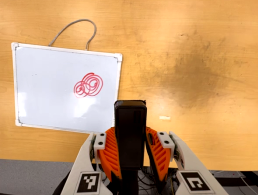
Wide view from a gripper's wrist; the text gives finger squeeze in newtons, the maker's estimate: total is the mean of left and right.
{"total": 6.3, "left": 4.8, "right": 7.8}